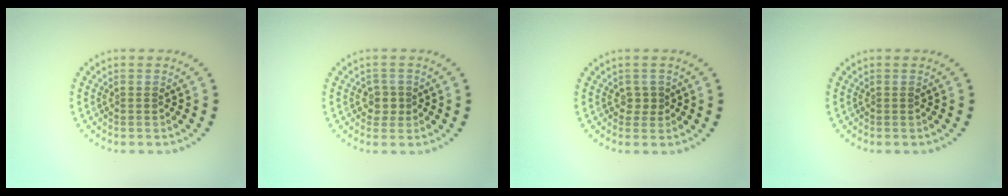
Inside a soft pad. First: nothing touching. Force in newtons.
{"total": 1.6, "press": 1.4, "slide": 0.7}
{"total": 1.1, "press": 0.9, "slide": 0.6}
{"total": 0.0}